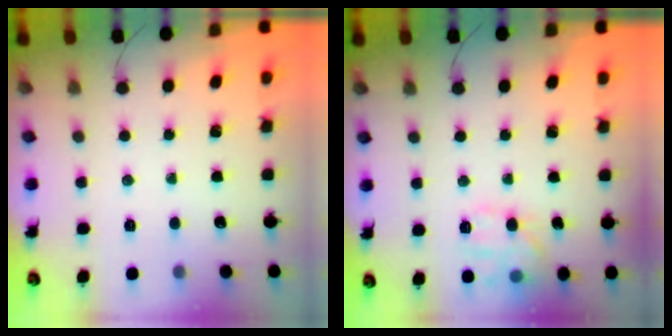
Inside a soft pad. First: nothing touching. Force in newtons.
{"total": 11.9, "press": 11.9, "slide": 0.2}